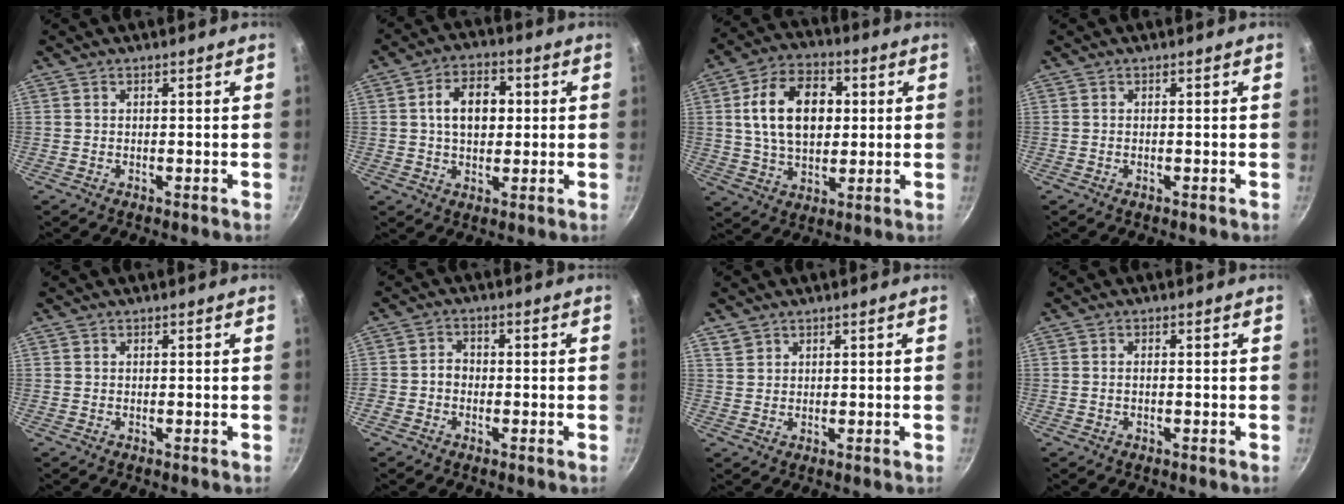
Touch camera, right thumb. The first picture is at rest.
{"total": 9.1, "force": [1.2, 6.2, 6.5], "torque": [-0.081, 0.012, 0.013]}
{"total": 15.5, "force": [2.6, 10.4, 11.2], "torque": [-0.165, 0.008, 0.038]}
{"total": 0.0}
{"total": 0.0}
{"total": 2.8, "force": [-0.9, 2.3, 1.2], "torque": [-0.006, 0.015, -0.022]}
{"total": 2.4, "force": [1.6, 1.7, 0.5], "torque": [0.003, 0.004, 0.032]}
{"total": 0.8, "force": [-0.2, 0.4, 0.7], "torque": [-0.017, 0.005, -0.005]}